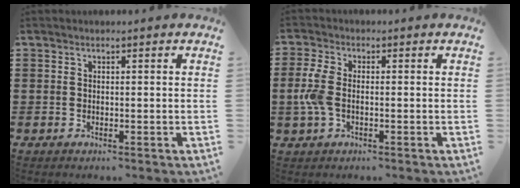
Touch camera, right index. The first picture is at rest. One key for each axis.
{"total": 5.0, "fx": -0.7, "fy": 2.7, "fz": 4.2, "tx": -0.112, "ty": -0.006, "tz": -0.020}